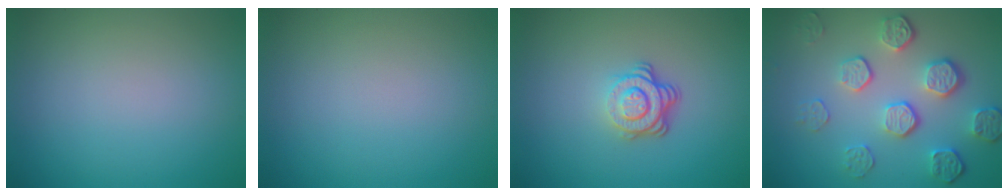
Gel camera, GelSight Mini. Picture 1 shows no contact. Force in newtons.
{"total": 0.0}
{"total": 3.9, "press": 2.7, "slide": 2.8}
{"total": 5.6, "press": 4.0, "slide": 3.9}